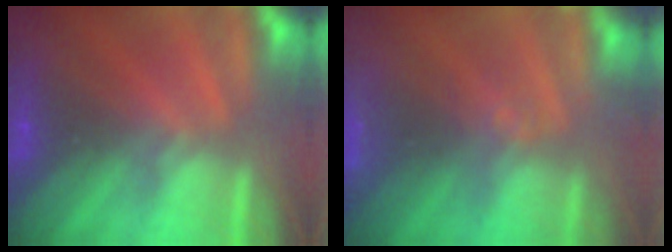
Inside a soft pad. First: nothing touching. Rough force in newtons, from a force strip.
{"total": 3.4}